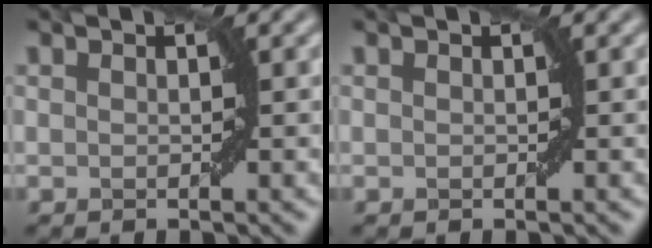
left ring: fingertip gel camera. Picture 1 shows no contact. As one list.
[{"total": 0.0}]